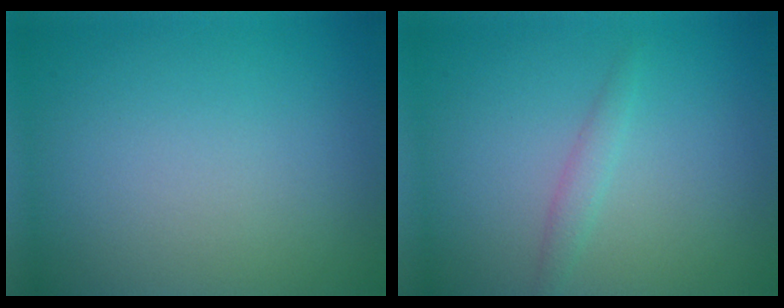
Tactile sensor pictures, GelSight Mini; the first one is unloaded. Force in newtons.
{"total": 1.2, "press": 1.2, "slide": 0.1}